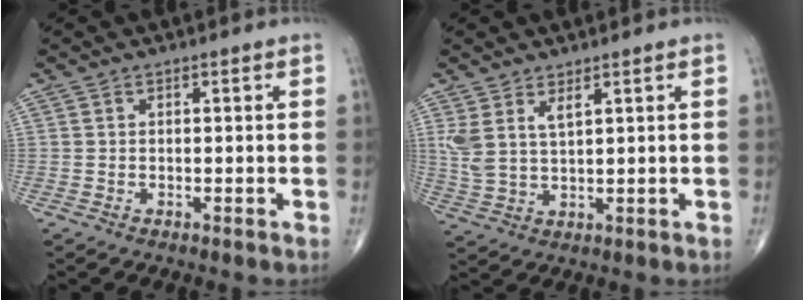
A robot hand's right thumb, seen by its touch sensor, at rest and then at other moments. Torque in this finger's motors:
{"motor_torque": [0.06, 0.08, 0.47, 0.40, 0.04]}